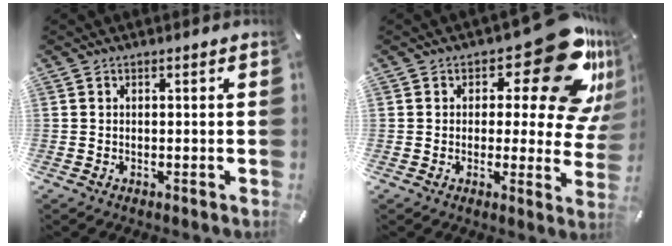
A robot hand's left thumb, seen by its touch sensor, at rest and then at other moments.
{"total": 21.7, "force": [10.9, 9.4, 16.2], "torque": [-0.193, -0.070, 0.178]}